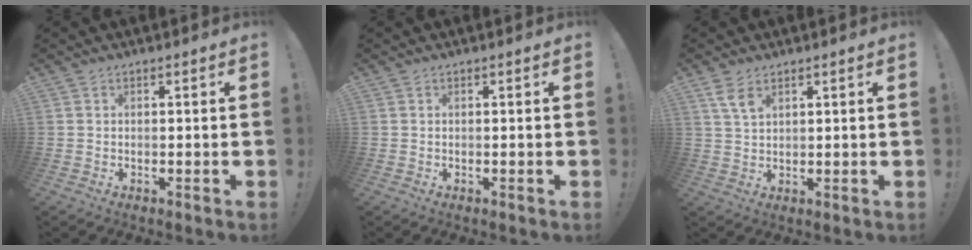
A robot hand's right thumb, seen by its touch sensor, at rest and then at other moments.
{"total": 0.0}
{"total": 4.9, "force": [3.0, 2.1, 3.3], "torque": [-0.062, -0.008, 0.055]}